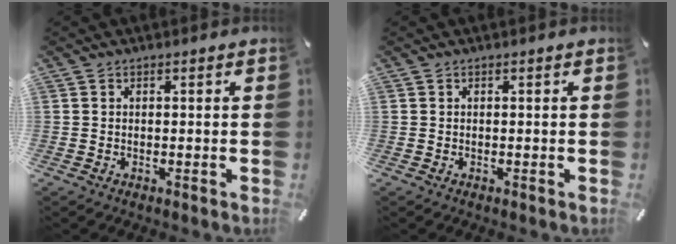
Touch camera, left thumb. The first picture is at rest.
{"total": 0.0}